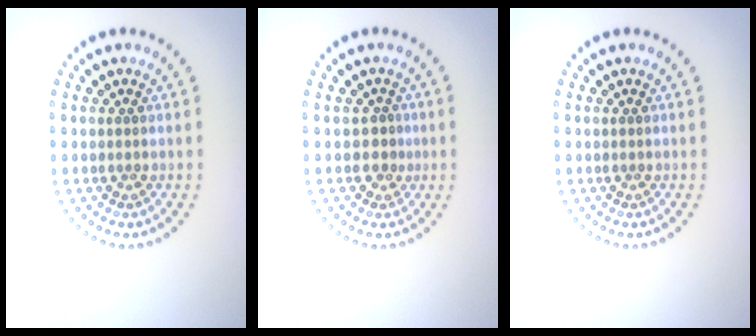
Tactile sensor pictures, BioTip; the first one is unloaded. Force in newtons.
{"total": 1.0, "press": 0.8, "slide": 0.7}
{"total": 0.0}